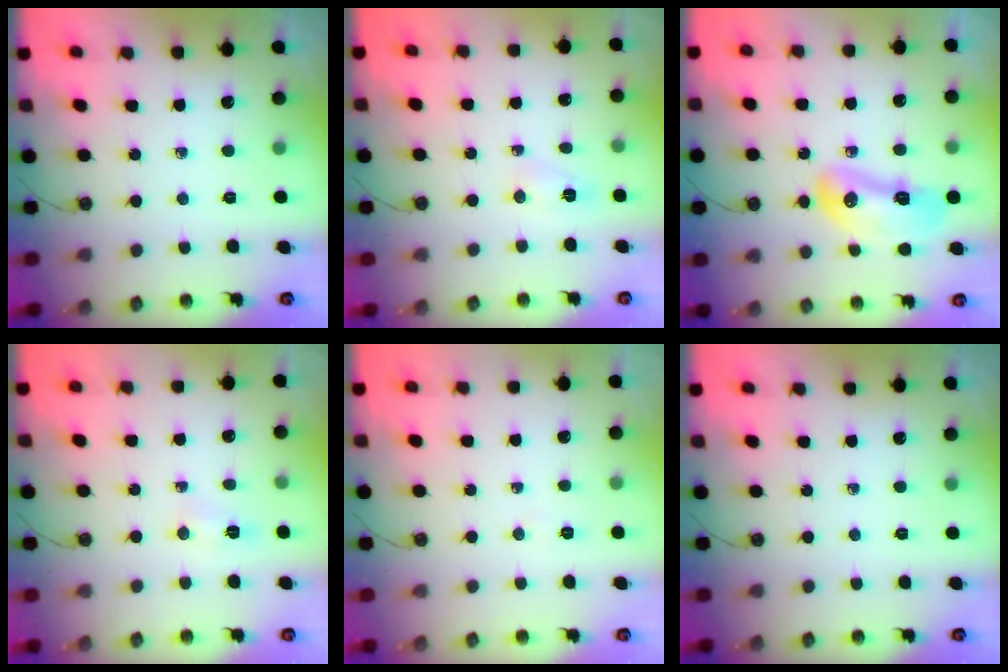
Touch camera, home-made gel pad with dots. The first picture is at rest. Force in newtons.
{"total": 2.7, "press": 2.7, "slide": 0.4}
{"total": 11.3, "press": 11.2, "slide": 1.1}
{"total": 4.5, "press": 4.5, "slide": 0.7}
{"total": 3.5, "press": 2.9, "slide": 2.1}
{"total": 0.0}